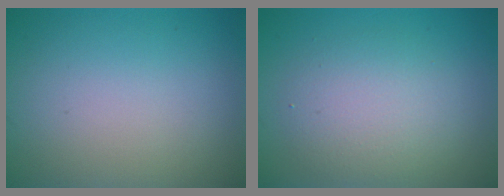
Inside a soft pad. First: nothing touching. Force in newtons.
{"total": 4.0, "press": 4.0, "slide": 0.2}